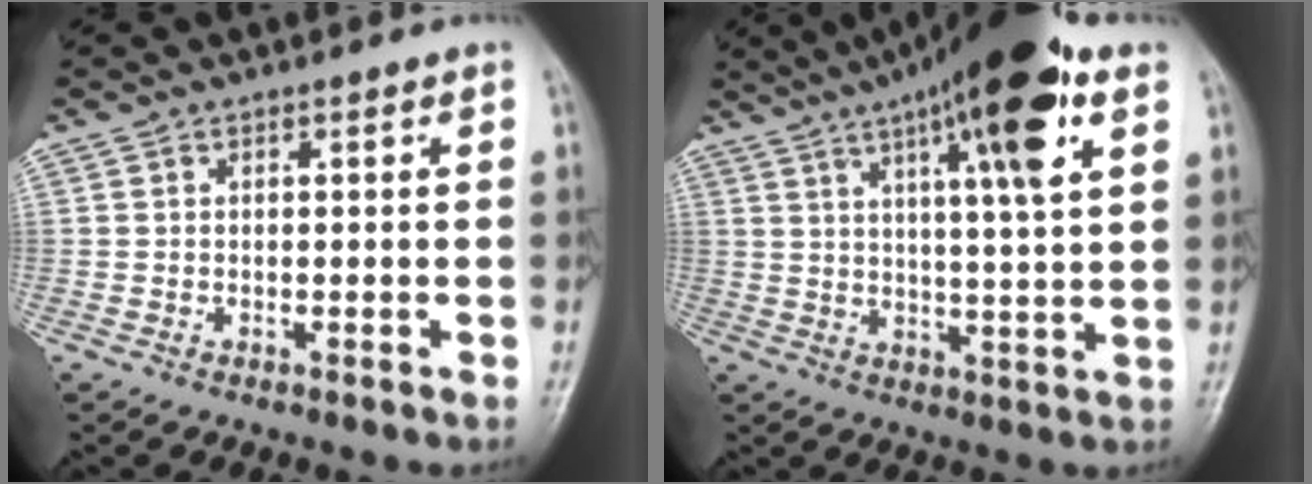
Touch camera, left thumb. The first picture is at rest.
{"total": 18.6, "force": [9.1, 3.5, 15.8], "torque": [-0.233, -0.010, 0.138]}